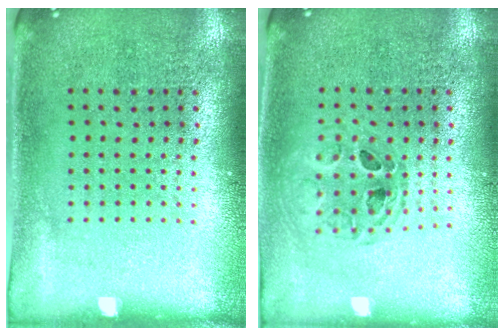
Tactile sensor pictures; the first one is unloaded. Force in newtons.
{"total": 0.8, "press": 0.8, "slide": 0.1}